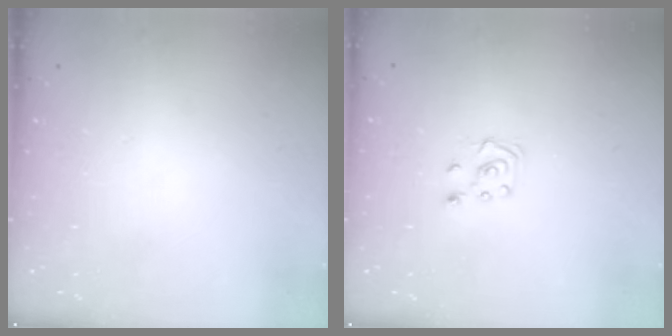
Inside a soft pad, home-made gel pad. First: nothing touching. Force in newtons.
{"total": 5.1, "press": 5.1, "slide": 0.5}